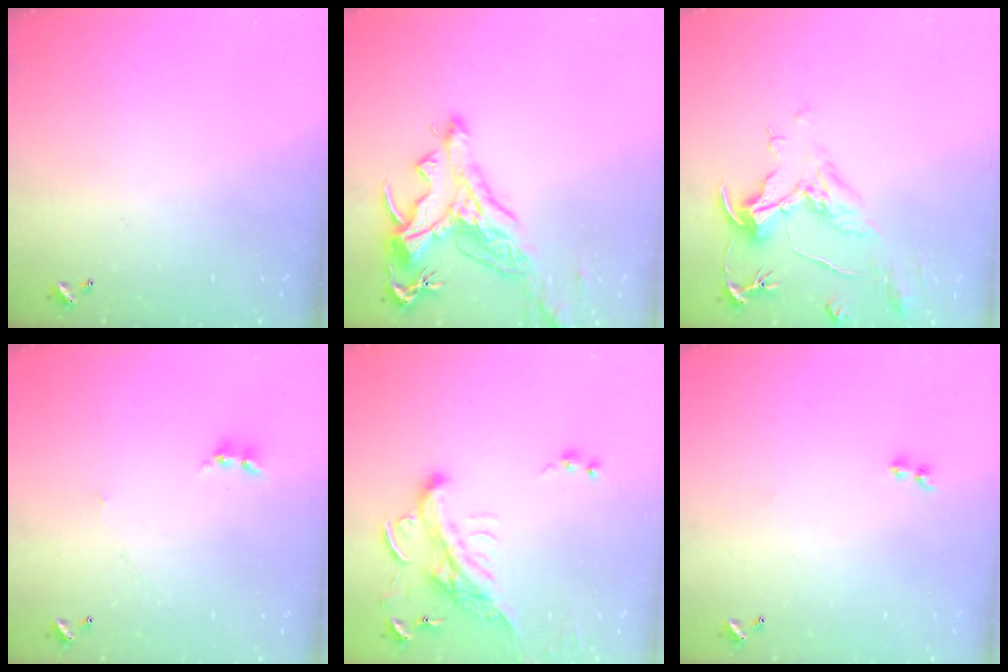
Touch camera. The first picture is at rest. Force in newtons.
{"total": 2.2, "press": 1.7, "slide": 1.3}
{"total": 2.1, "press": 1.6, "slide": 1.3}
{"total": 0.9, "press": 0.8, "slide": 0.4}
{"total": 3.9, "press": 3.7, "slide": 1.3}
{"total": 2.0, "press": 1.7, "slide": 1.0}